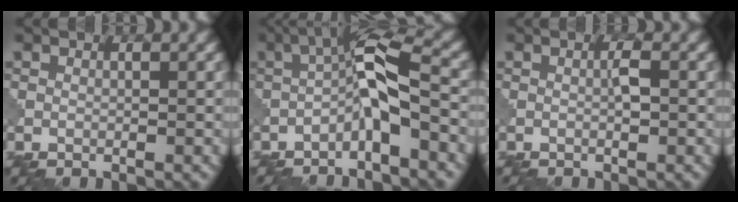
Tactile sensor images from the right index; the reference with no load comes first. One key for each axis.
{"total": 5.5, "fx": -2.1, "fy": 1.2, "fz": 4.9, "tx": -0.089, "ty": 0.021, "tz": -0.051}
{"total": 1.1, "fx": -0.2, "fy": 0.0, "fz": 1.1, "tx": -0.020, "ty": 0.004, "tz": -0.005}